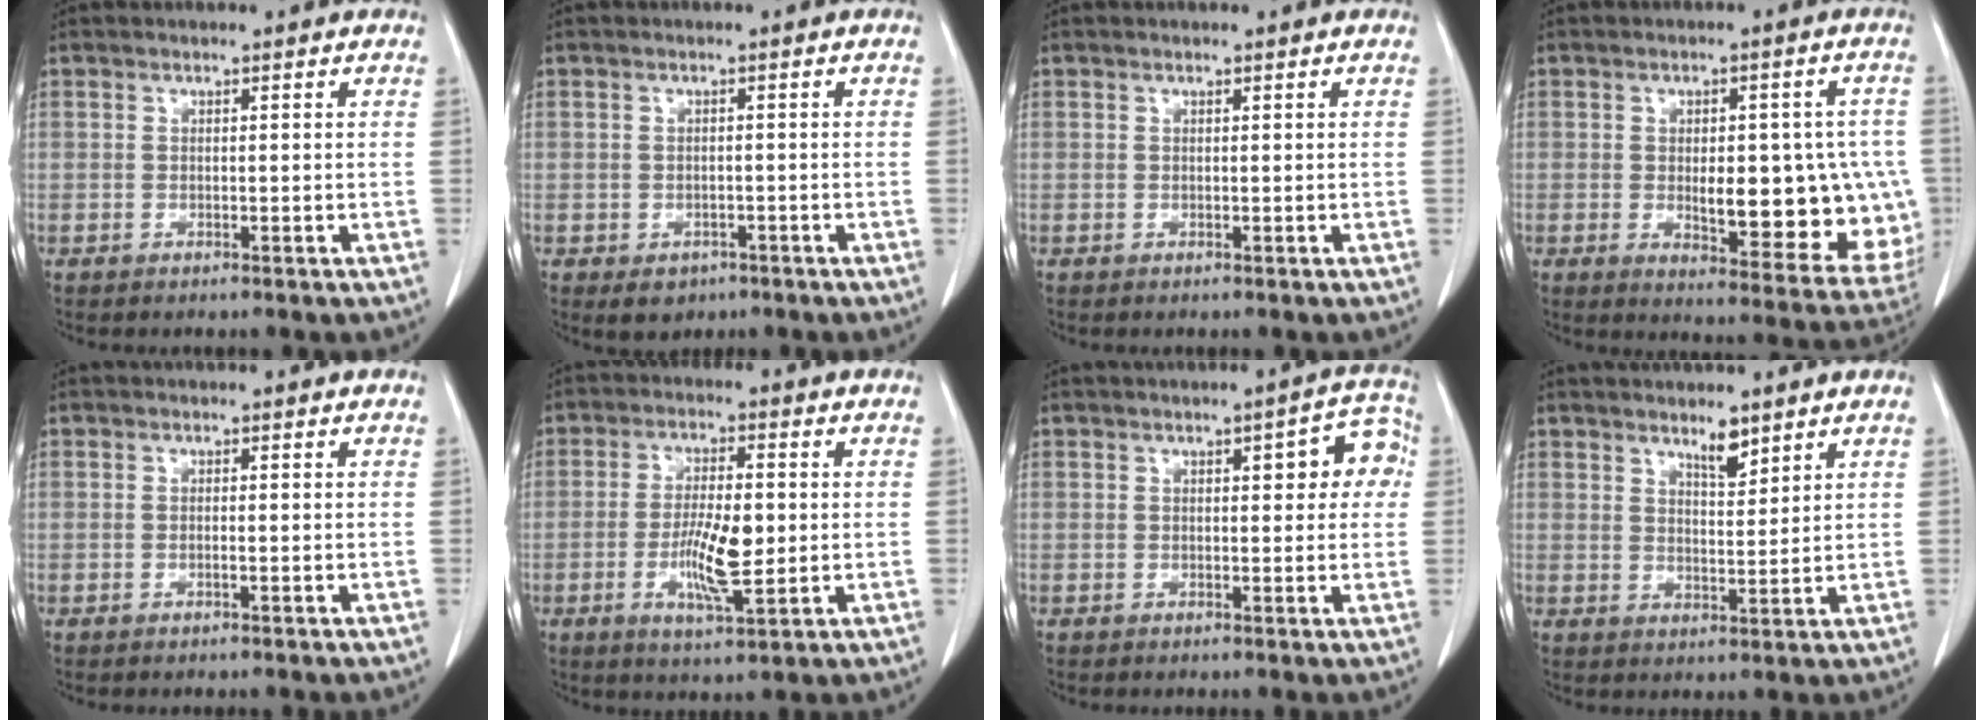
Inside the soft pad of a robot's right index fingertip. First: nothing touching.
{"total": 3.0, "force": [-1.5, 2.3, 1.1], "torque": [-0.010, 0.004, -0.011]}
{"total": 0.0}
{"total": 16.6, "force": [-1.5, 6.7, 15.1], "torque": [-0.146, 0.011, 0.005]}
{"total": 0.6, "force": [-0.2, 0.0, 0.6], "torque": [-0.012, 0.001, -0.003]}
{"total": 8.5, "force": [-1.1, 1.9, 8.2], "torque": [-0.154, -0.008, -0.019]}
{"total": 6.5, "force": [1.5, 2.2, 5.9], "torque": [-0.058, 0.022, 0.012]}
{"total": 3.8, "force": [2.9, 1.0, 2.3], "torque": [-0.040, -0.004, 0.052]}